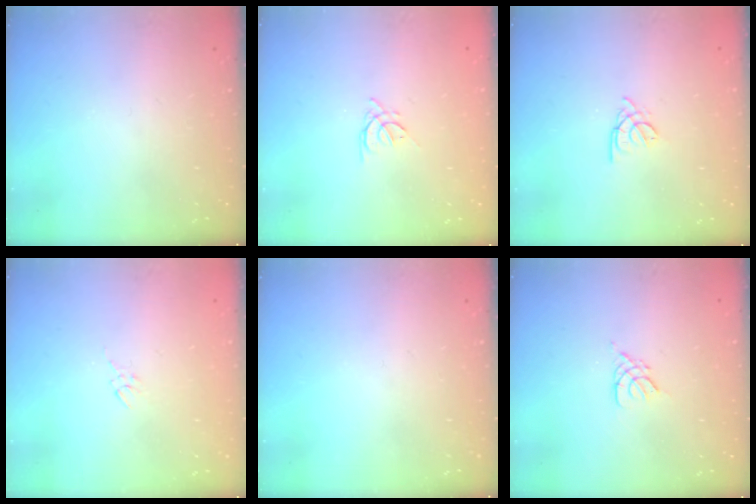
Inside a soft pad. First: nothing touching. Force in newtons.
{"total": 2.5, "press": 2.4, "slide": 0.5}
{"total": 1.8, "press": 1.7, "slide": 0.5}
{"total": 2.7, "press": 2.7, "slide": 0.5}
{"total": 0.0}
{"total": 2.7, "press": 2.7, "slide": 0.5}